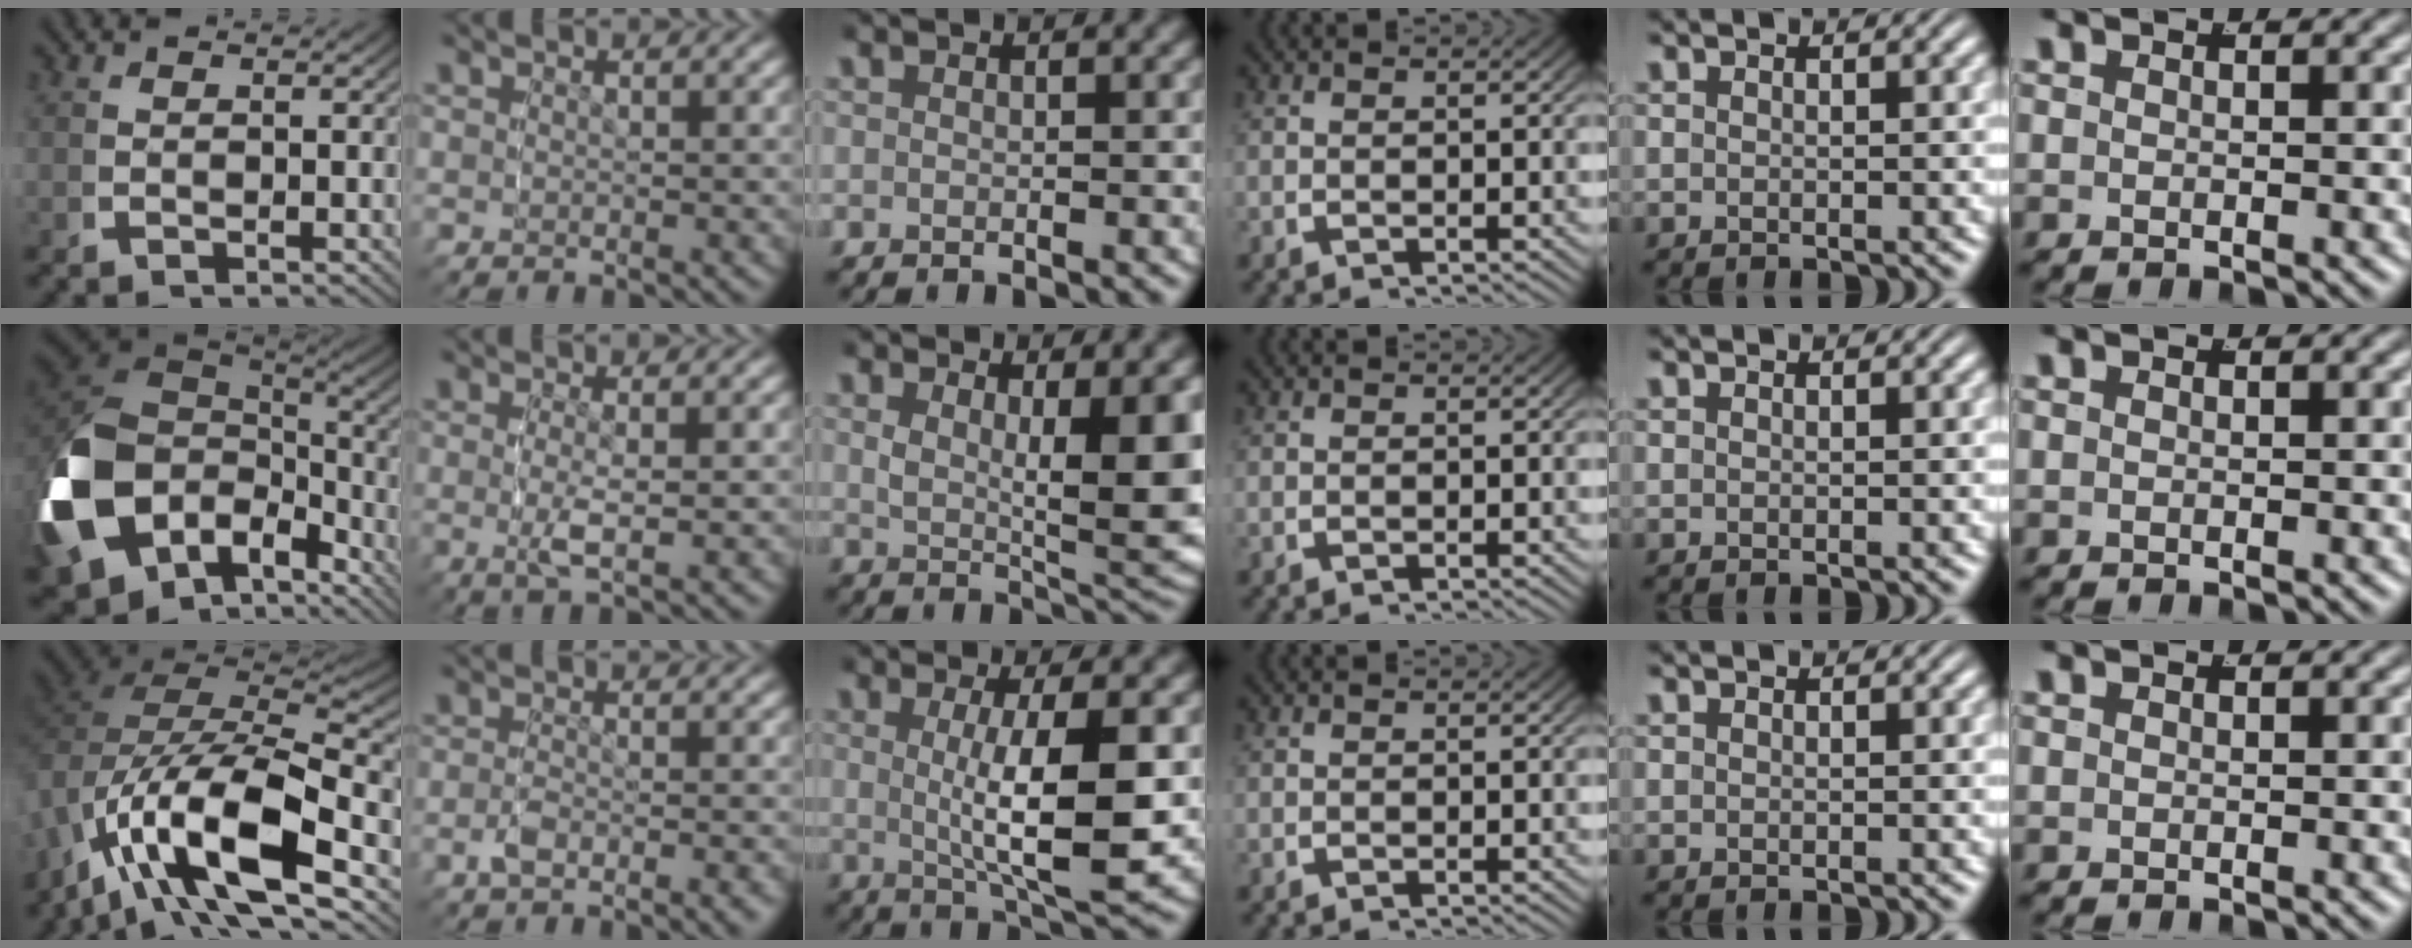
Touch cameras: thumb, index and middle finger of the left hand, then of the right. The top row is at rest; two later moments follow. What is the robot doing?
{"motion": "grasp_and_lifting", "object": "button"}